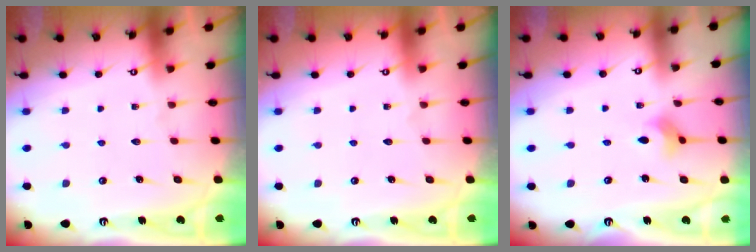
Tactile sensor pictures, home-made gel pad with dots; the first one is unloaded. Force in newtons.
{"total": 0.0}
{"total": 2.8, "press": 2.8, "slide": 0.1}